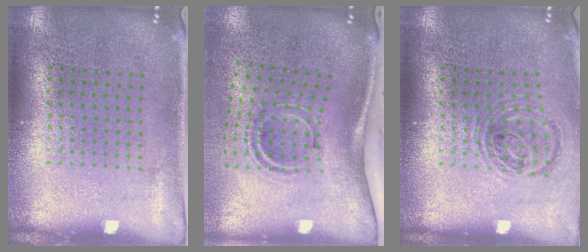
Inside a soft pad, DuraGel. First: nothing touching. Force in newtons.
{"total": 2.1, "press": 1.2, "slide": 1.8}
{"total": 1.0, "press": 1.0, "slide": 0.1}